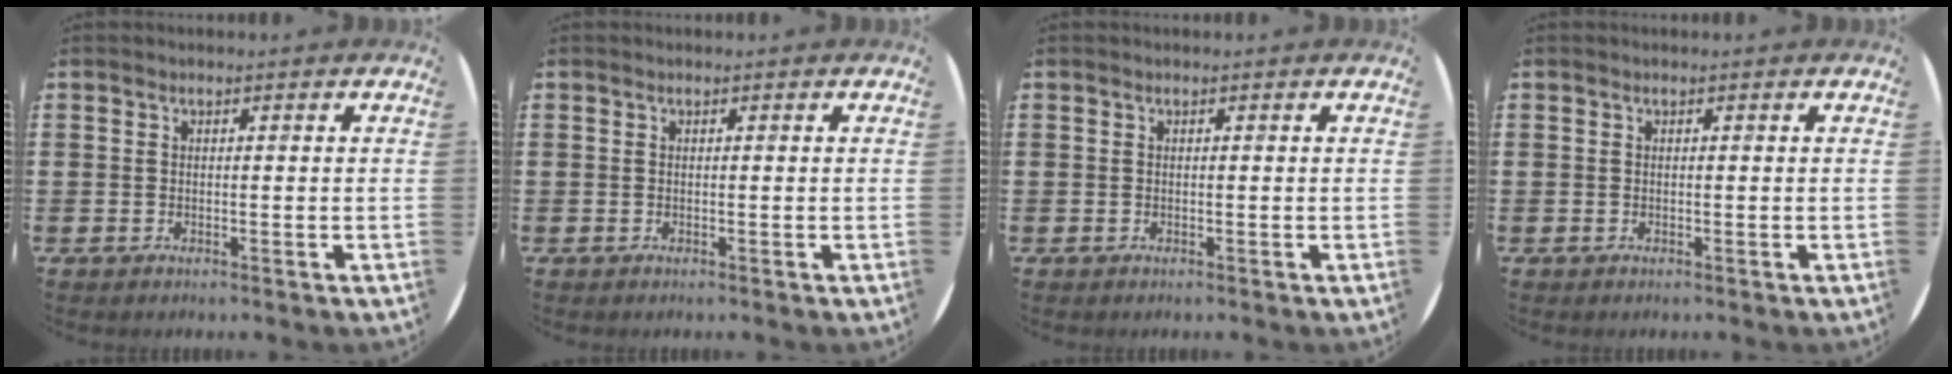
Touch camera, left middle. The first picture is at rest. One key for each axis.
{"total": 0.0}
{"total": 0.0}
{"total": 0.0}